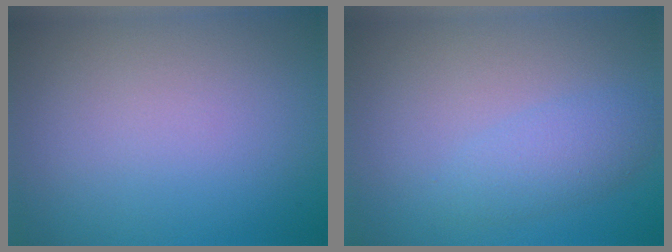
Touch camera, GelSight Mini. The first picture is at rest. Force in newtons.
{"total": 2.4, "press": 2.4, "slide": 0.1}